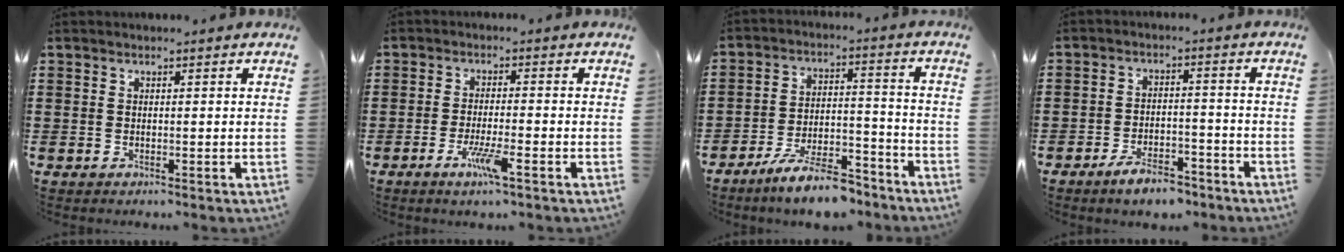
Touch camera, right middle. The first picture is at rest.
{"total": 4.8, "force": [-2.5, 0.5, 4.0], "torque": [-0.076, -0.010, -0.045]}
{"total": 9.8, "force": [-8.6, 1.8, 4.3], "torque": [-0.073, 0.025, -0.160]}
{"total": 5.4, "force": [-4.8, 1.4, 1.9], "torque": [-0.037, 0.008, -0.092]}